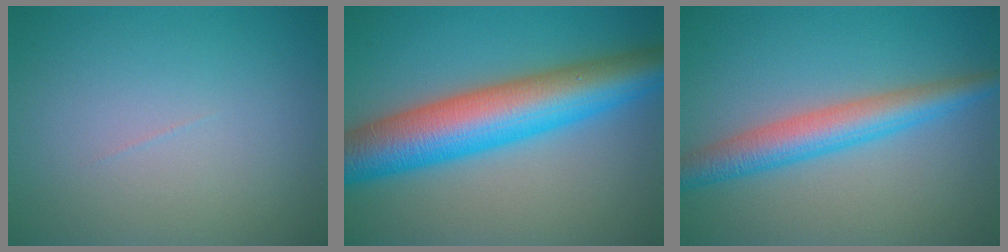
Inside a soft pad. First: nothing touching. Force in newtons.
{"total": 10.7, "press": 10.7, "slide": 0.1}
{"total": 4.7, "press": 4.7, "slide": 0.1}